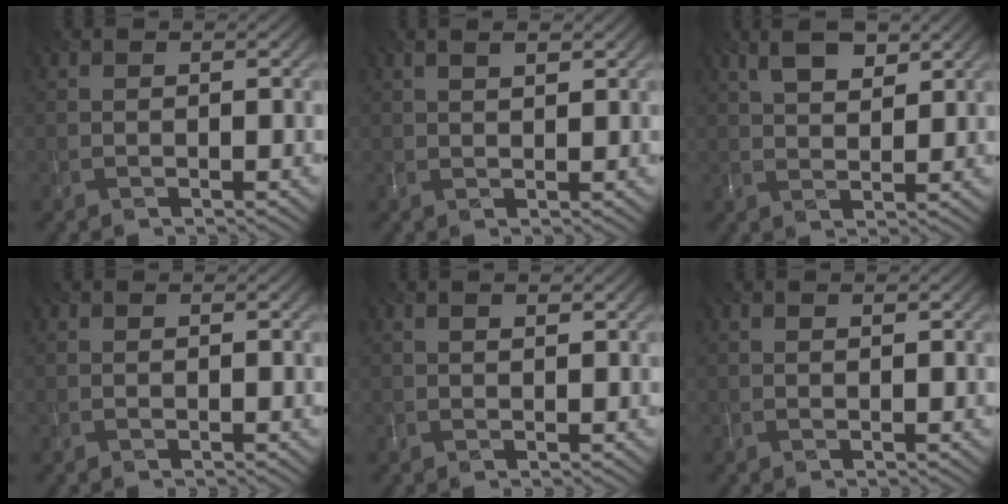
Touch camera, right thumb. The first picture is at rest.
{"total": 2.2, "force": [1.3, 0.5, 1.7], "torque": [-0.032, 0.002, 0.027]}
{"total": 5.4, "force": [3.0, 2.2, 3.9], "torque": [-0.084, 0.009, 0.058]}
{"total": 0.0}
{"total": 1.2, "force": [0.7, 0.3, 0.9], "torque": [-0.020, 0.004, 0.015]}
{"total": 0.6, "force": [0.5, 0.1, 0.4], "torque": [-0.009, 0.004, 0.007]}